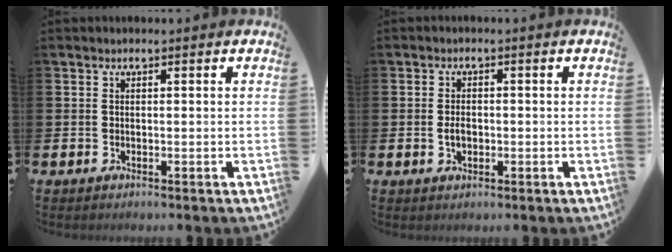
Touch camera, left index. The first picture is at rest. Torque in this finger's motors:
{"motor_torque": [0.02, 0.01, 0.01, 0.03]}